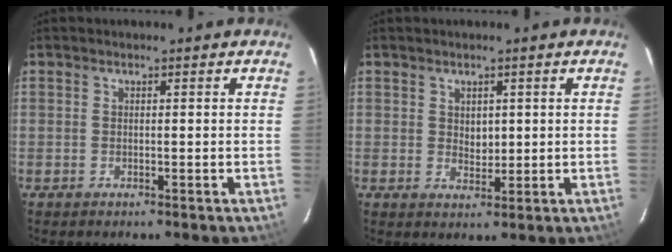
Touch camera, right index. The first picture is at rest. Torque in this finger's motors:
{"motor_torque": [0.35, 0.15, 0.28, 0.02]}